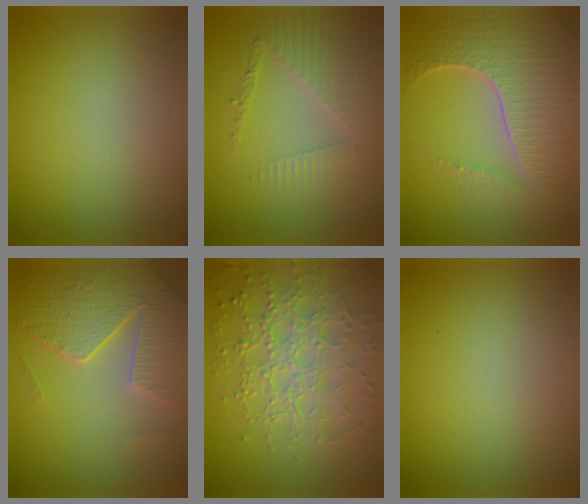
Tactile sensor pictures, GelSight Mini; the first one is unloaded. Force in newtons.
{"total": 3.5, "press": 3.3, "slide": 1.2}
{"total": 7.5, "press": 5.6, "slide": 5.0}
{"total": 4.6, "press": 4.5, "slide": 1.3}
{"total": 6.5, "press": 5.3, "slide": 3.9}
{"total": 0.0}